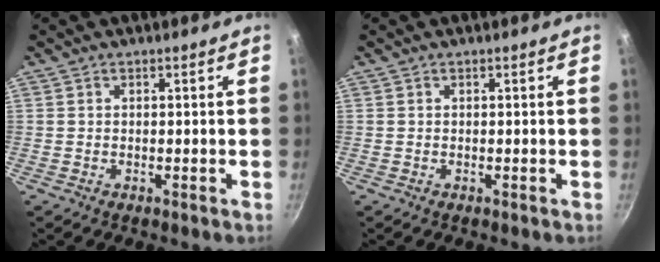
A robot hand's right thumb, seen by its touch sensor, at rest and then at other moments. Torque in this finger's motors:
{"motor_torque": [0.00, 0.00, 0.00, 0.00, 0.00]}